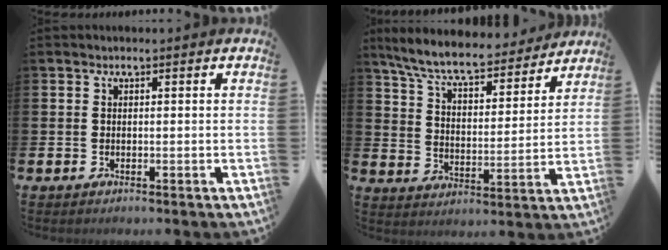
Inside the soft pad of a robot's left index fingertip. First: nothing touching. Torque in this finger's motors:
{"motor_torque": [1.09, -1.05, 0.61, 0.21]}